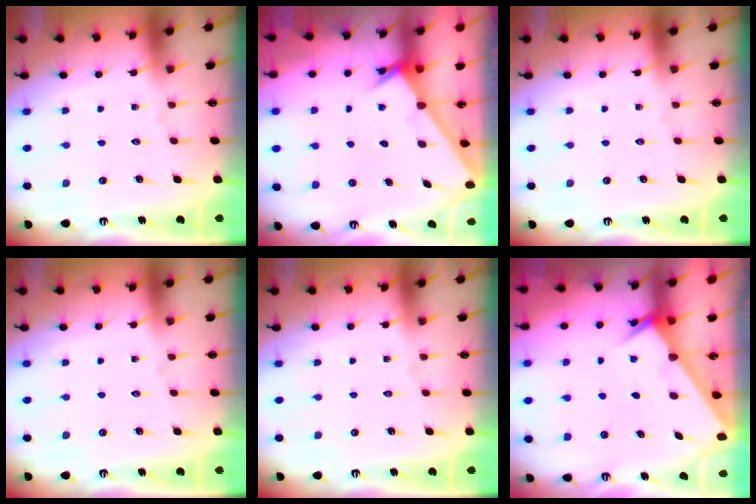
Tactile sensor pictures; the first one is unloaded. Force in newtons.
{"total": 2.3, "press": 2.3, "slide": 0.2}
{"total": 0.0}
{"total": 0.0}
{"total": 0.0}
{"total": 2.0, "press": 2.0, "slide": 0.1}